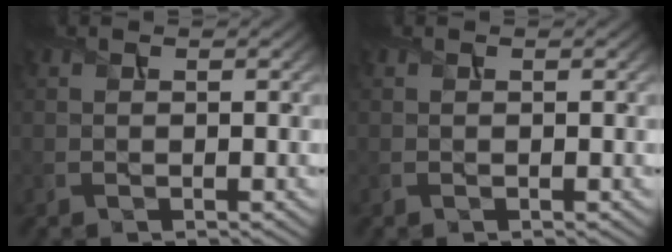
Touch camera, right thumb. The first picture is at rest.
{"total": 0.0}